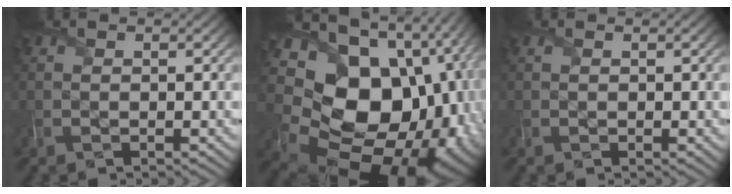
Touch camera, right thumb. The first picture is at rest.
{"total": 22.0, "force": [-1.8, 16.4, 14.6], "torque": [-0.261, -0.059, -0.017]}
{"total": 0.0}